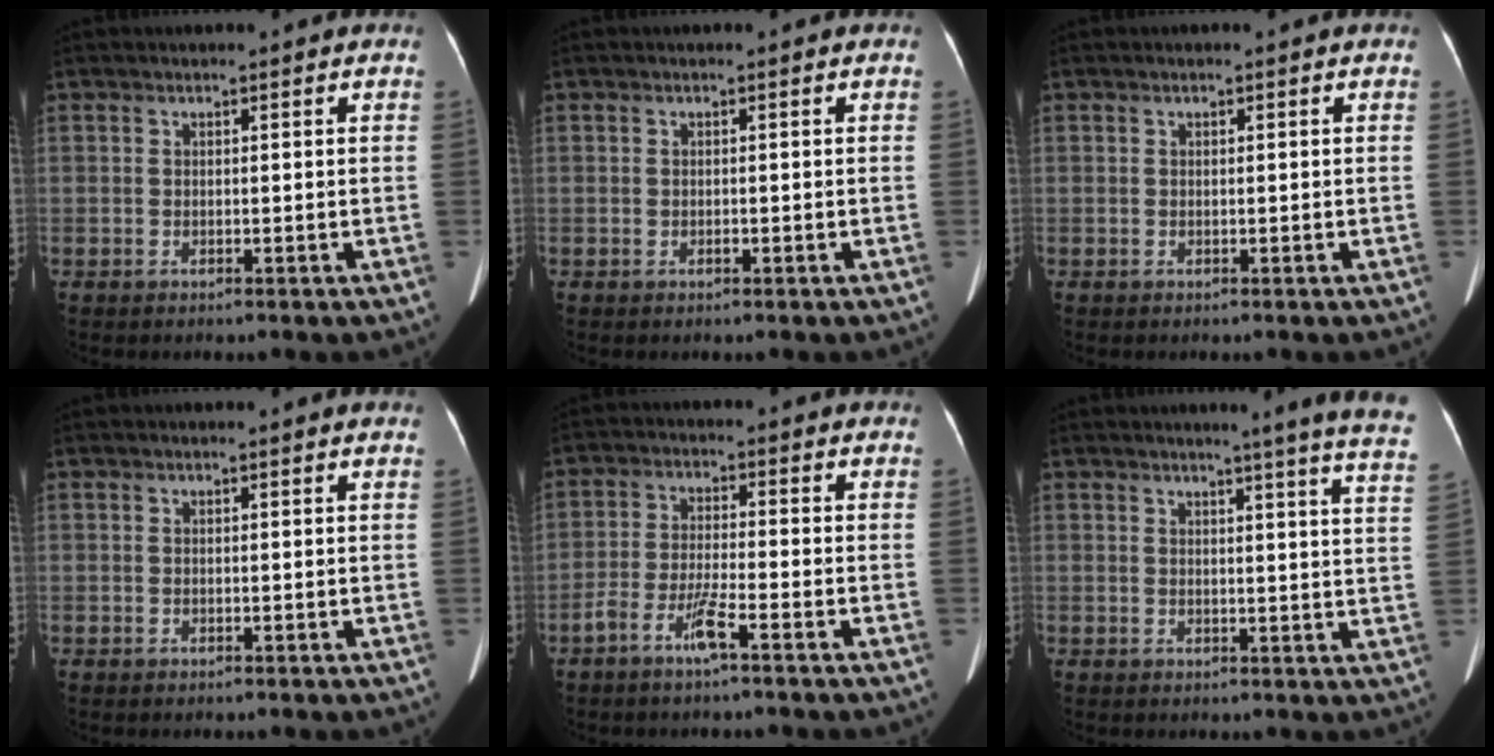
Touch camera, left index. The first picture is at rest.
{"total": 0.8, "force": [-0.8, 0.0, -0.2], "torque": [0.001, -0.016, -0.010]}
{"total": 0.0}
{"total": 0.6, "force": [0.5, 0.0, 0.1], "torque": [-0.006, 0.004, 0.008]}
{"total": 5.0, "force": [-3.8, -0.1, 3.3], "torque": [-0.069, -0.019, -0.071]}
{"total": 12.3, "force": [10.7, -1.3, 5.9], "torque": [-0.067, -0.065, 0.097]}